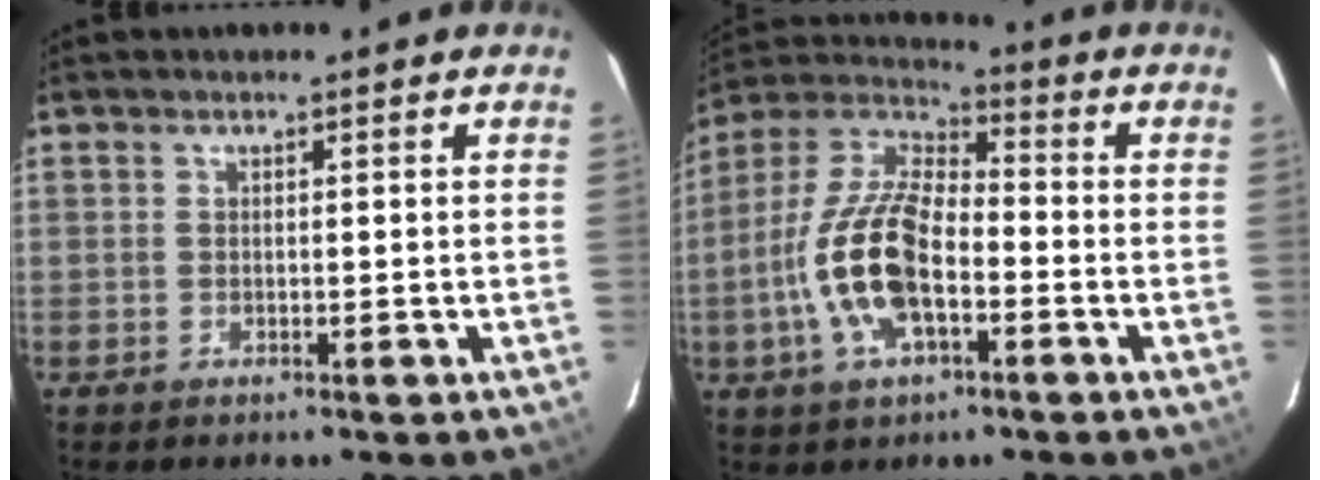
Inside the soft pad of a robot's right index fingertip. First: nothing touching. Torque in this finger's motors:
{"motor_torque": [2.14, 0.00, 1.05, 0.12]}